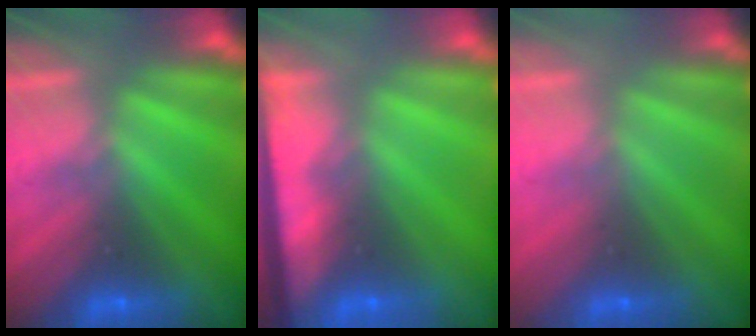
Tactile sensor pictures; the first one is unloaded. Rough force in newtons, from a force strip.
{"total": 11.6}
{"total": 3.6}